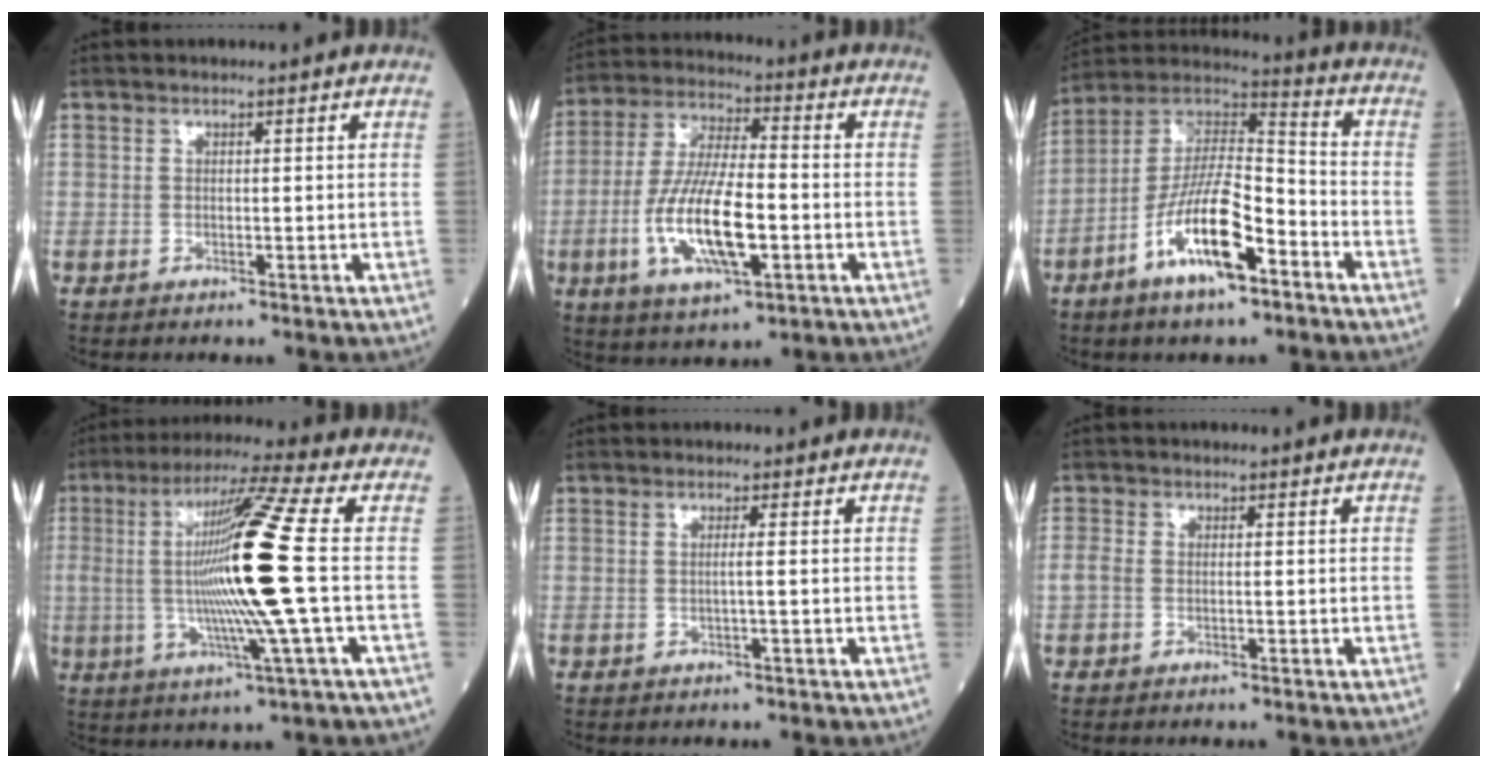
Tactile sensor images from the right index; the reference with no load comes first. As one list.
[{"total": 13.9, "force": [-3.6, 3.7, 12.9], "torque": [-0.267, -0.008, -0.062]}, {"total": 14.5, "force": [-6.9, 3.6, 12.2], "torque": [-0.239, 0.006, -0.125]}, {"total": 16.6, "force": [0.0, -1.8, 16.5], "torque": [-0.323, -0.002, -0.010]}, {"total": 1.0, "force": [-0.2, -0.4, 0.9], "torque": [-0.013, 0.001, -0.006]}, {"total": 1.7, "force": [-0.5, 1.0, 1.3], "torque": [-0.037, 0.002, -0.010]}]